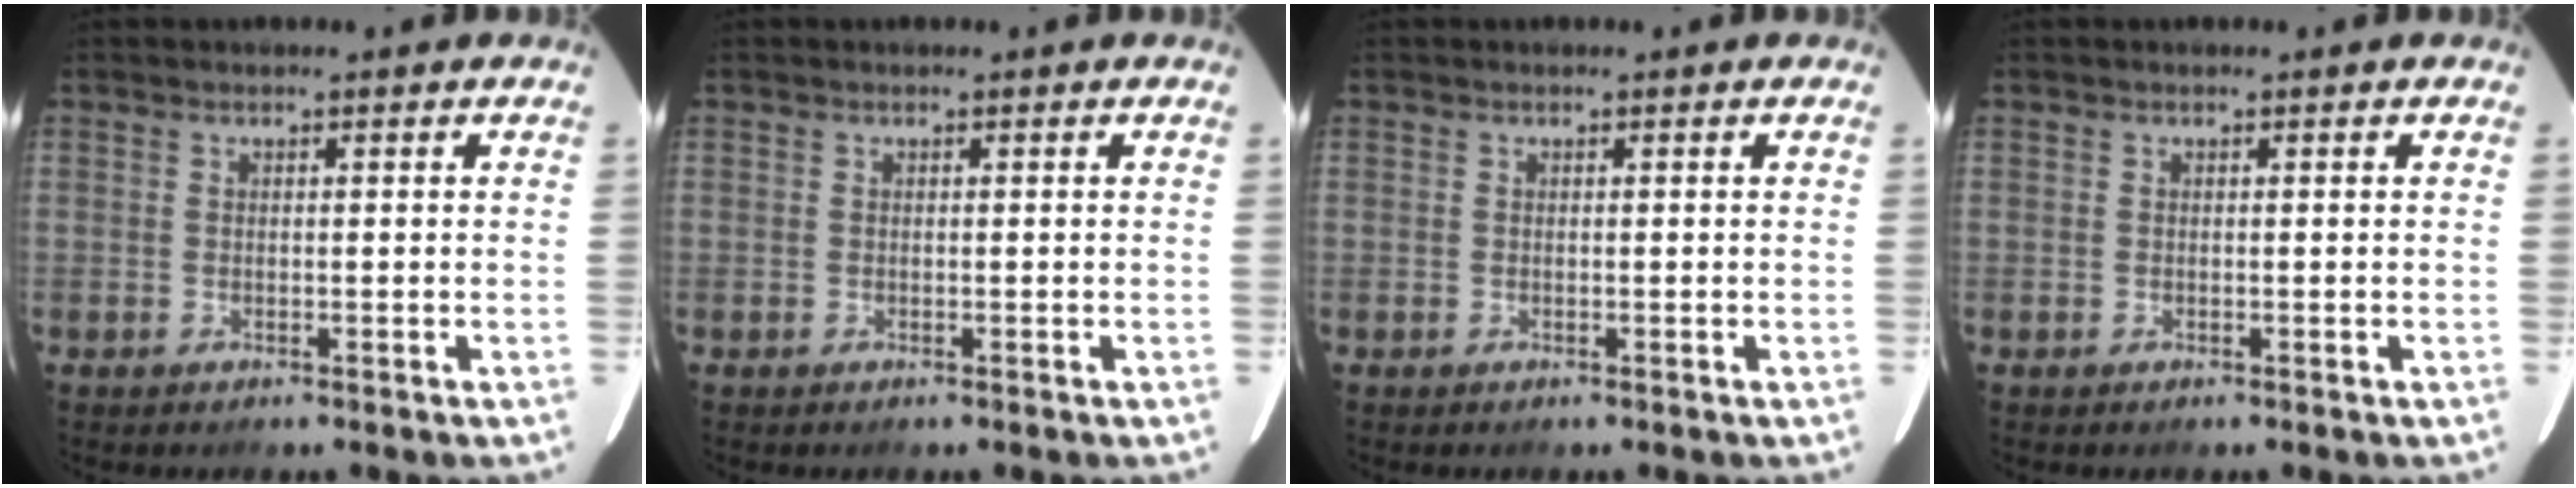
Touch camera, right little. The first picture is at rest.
{"total": 0.0}
{"total": 0.0}
{"total": 0.0}